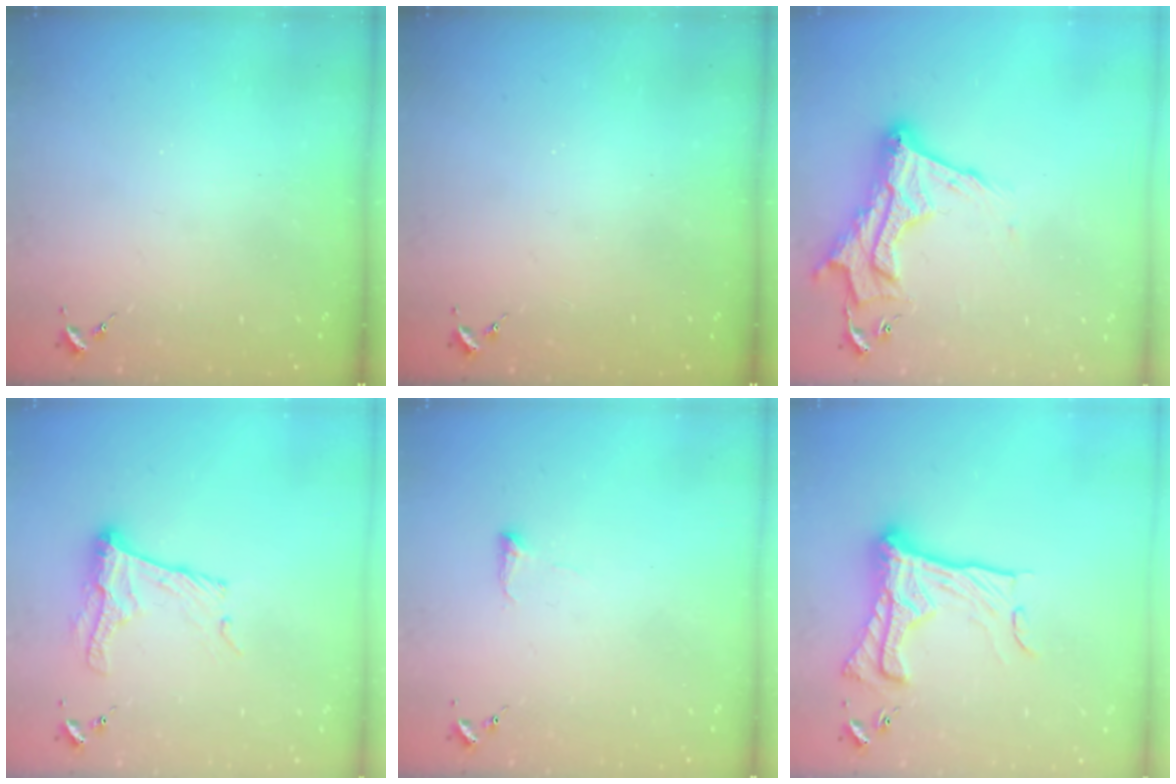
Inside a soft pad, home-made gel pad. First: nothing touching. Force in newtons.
{"total": 0.0}
{"total": 16.1, "press": 16.1, "slide": 1.3}
{"total": 12.9, "press": 12.9, "slide": 0.8}
{"total": 5.0, "press": 4.9, "slide": 1.0}
{"total": 20.2, "press": 20.2, "slide": 1.5}